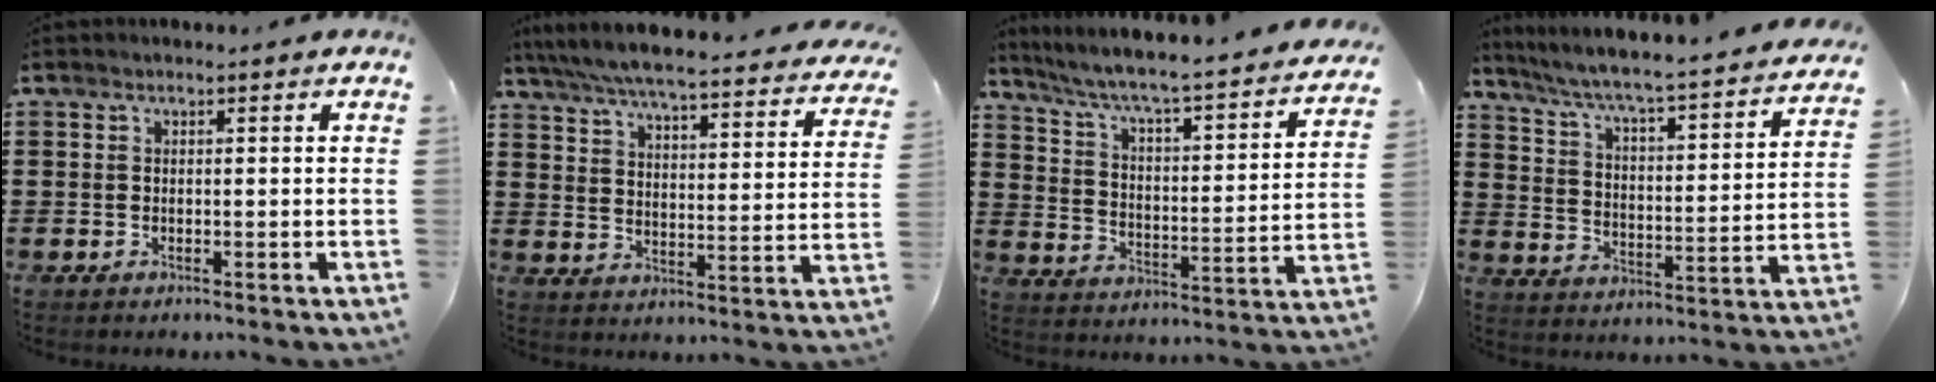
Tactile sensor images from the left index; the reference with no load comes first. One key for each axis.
{"total": 5.9, "fx": 5.5, "fy": -0.4, "fz": 2.2, "tx": -0.068, "ty": -0.042, "tz": 0.090}
{"total": 4.5, "fx": 3.7, "fy": -0.1, "fz": 2.6, "tx": -0.070, "ty": -0.042, "tz": 0.049}
{"total": 4.5, "fx": 3.9, "fy": -0.4, "fz": 2.1, "tx": -0.063, "ty": -0.045, "tz": 0.053}